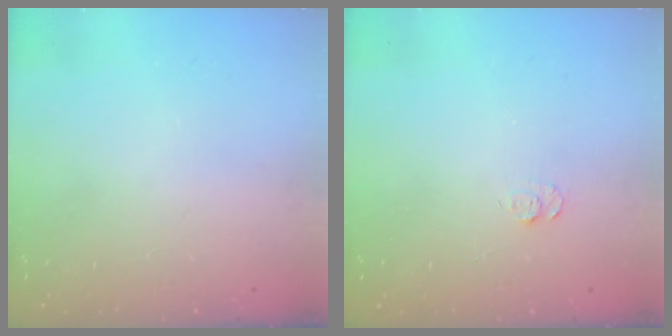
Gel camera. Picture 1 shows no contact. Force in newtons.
{"total": 4.3, "press": 4.2, "slide": 0.5}